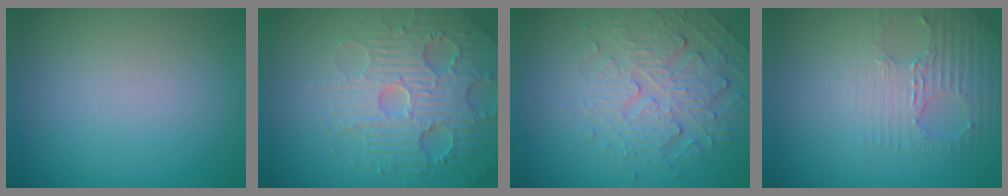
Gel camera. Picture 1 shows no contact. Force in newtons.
{"total": 5.3, "press": 5.2, "slide": 1.2}
{"total": 5.0, "press": 3.6, "slide": 3.5}
{"total": 2.8, "press": 2.4, "slide": 1.4}